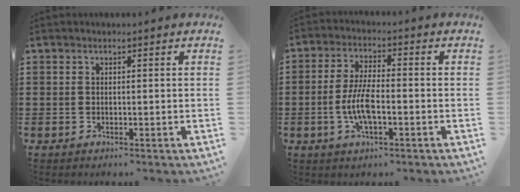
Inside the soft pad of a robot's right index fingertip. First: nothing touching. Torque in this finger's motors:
{"motor_torque": [0.49, 1.65, 0.21, 0.12]}